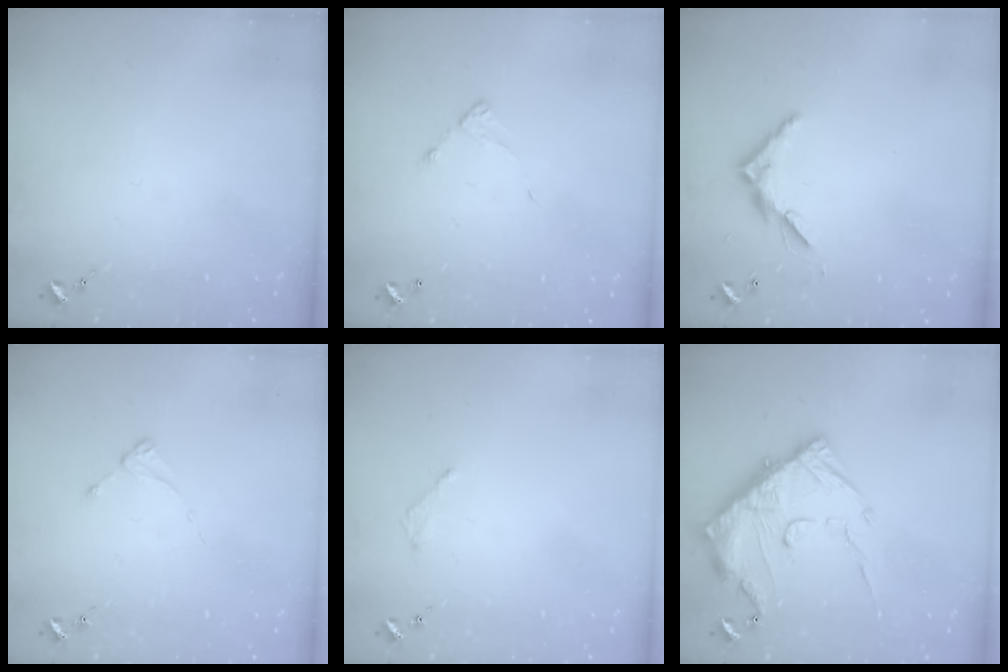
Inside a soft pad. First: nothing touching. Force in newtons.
{"total": 4.9, "press": 4.9, "slide": 0.4}
{"total": 7.4, "press": 7.4, "slide": 0.4}
{"total": 2.0, "press": 2.0, "slide": 0.3}
{"total": 2.0, "press": 2.0, "slide": 0.3}
{"total": 17.5, "press": 17.5, "slide": 1.6}